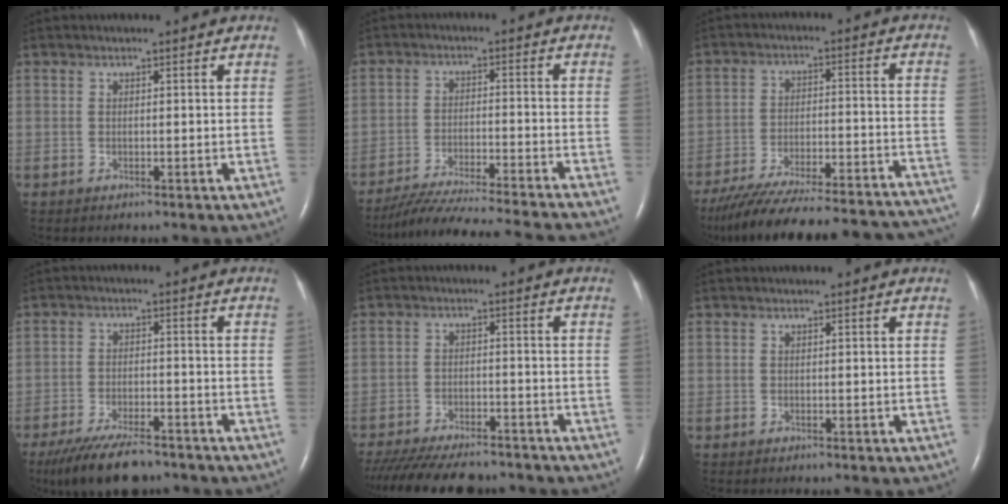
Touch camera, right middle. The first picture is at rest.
{"total": 20.0, "force": [-18.1, -0.9, 8.3], "torque": [-0.128, -0.048, -0.268]}
{"total": 32.9, "force": [-29.3, 4.9, 14.0], "torque": [-0.188, -0.035, -0.393]}
{"total": 10.8, "force": [-8.7, 3.0, 5.7], "torque": [-0.100, -0.021, -0.142]}
{"total": 16.0, "force": [-13.9, 4.1, 6.7], "torque": [-0.152, -0.022, -0.201]}
{"total": 0.0}